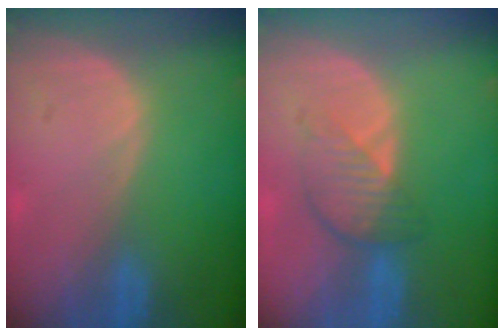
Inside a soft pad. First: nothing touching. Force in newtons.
{"total": 4.6, "press": 4.2, "slide": 2.0}